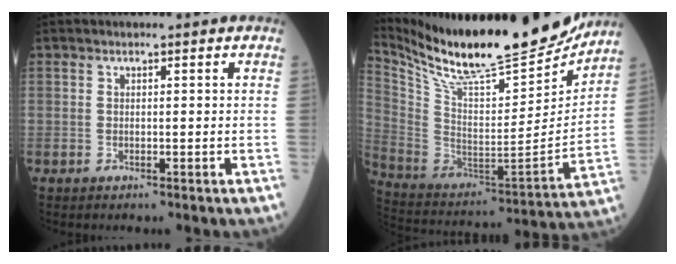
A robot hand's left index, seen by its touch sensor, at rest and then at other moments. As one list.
[{"total": 26.6, "force": [23.3, 4.2, 12.3], "torque": [-0.234, -0.049, 0.366]}]